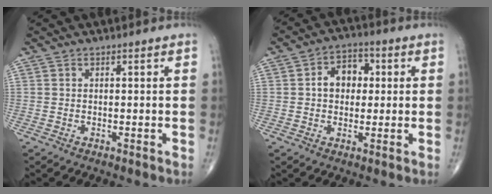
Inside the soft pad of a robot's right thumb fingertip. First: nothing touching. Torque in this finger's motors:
{"motor_torque": [0.85, 1.08, 0.65, 0.21, 0.01]}